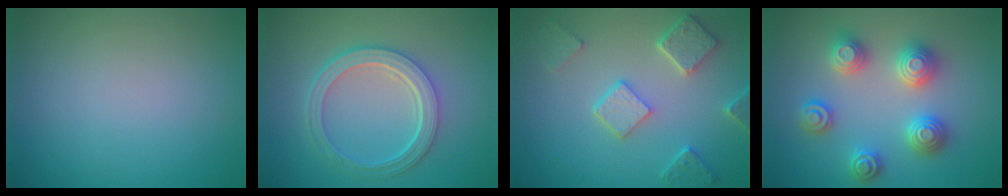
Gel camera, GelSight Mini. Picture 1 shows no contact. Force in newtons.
{"total": 5.4, "press": 4.0, "slide": 3.6}
{"total": 5.0, "press": 3.9, "slide": 3.1}
{"total": 4.8, "press": 4.8, "slide": 0.6}